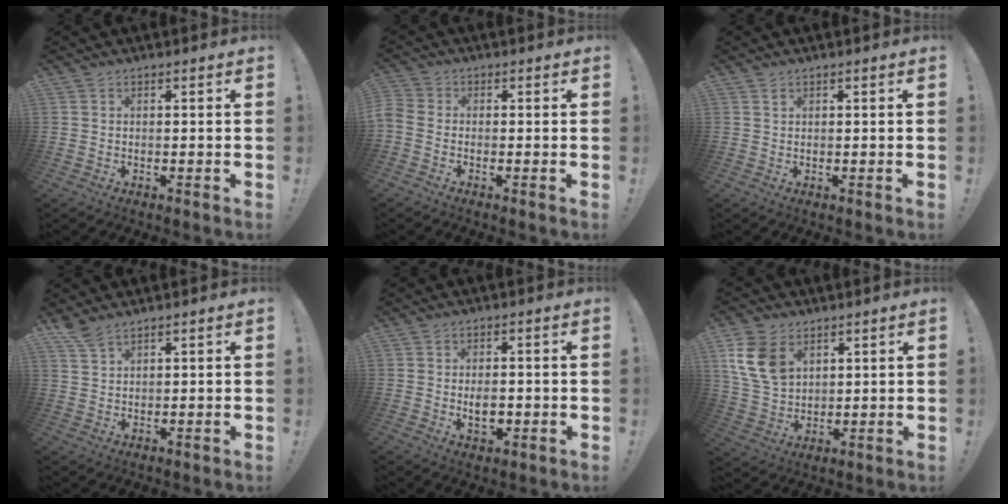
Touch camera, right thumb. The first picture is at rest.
{"total": 2.6, "force": [-0.9, 1.7, 1.8], "torque": [-0.044, 0.000, -0.019]}
{"total": 0.8, "force": [0.5, 0.5, 0.2], "torque": [0.000, -0.002, 0.009]}
{"total": 4.2, "force": [3.6, 0.9, 1.9], "torque": [-0.038, -0.022, 0.068]}
{"total": 4.7, "force": [-0.7, 2.8, 3.6], "torque": [-0.039, -0.001, -0.011]}
{"total": 11.2, "force": [5.1, 7.5, 6.5], "torque": [-0.127, -0.015, 0.102]}